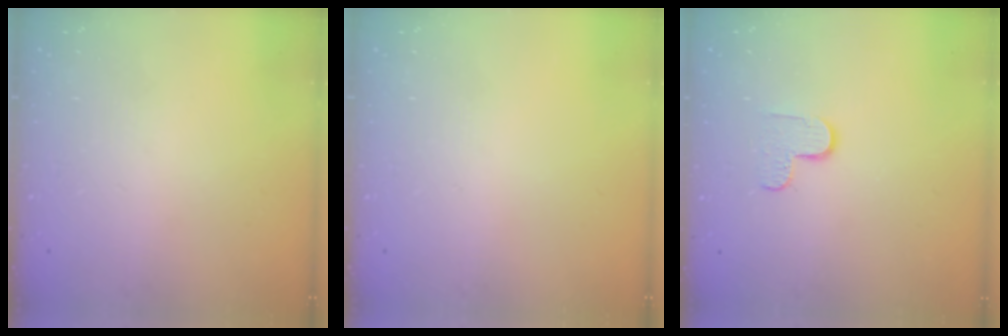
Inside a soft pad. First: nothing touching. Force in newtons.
{"total": 0.0}
{"total": 5.5, "press": 5.5, "slide": 0.5}